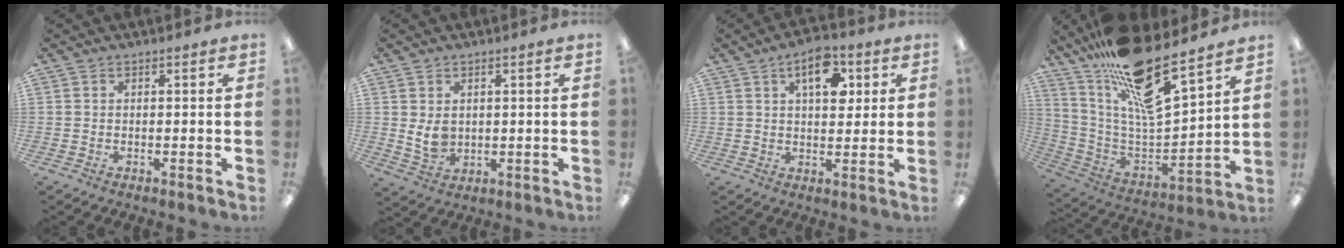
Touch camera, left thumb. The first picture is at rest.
{"total": 5.3, "force": [1.0, 3.9, 3.4], "torque": [-0.063, -0.007, 0.017]}
{"total": 9.7, "force": [4.2, 5.1, 7.0], "torque": [-0.086, -0.013, 0.068]}
{"total": 20.8, "force": [15.5, 4.8, 12.9], "torque": [-0.228, -0.109, 0.261]}